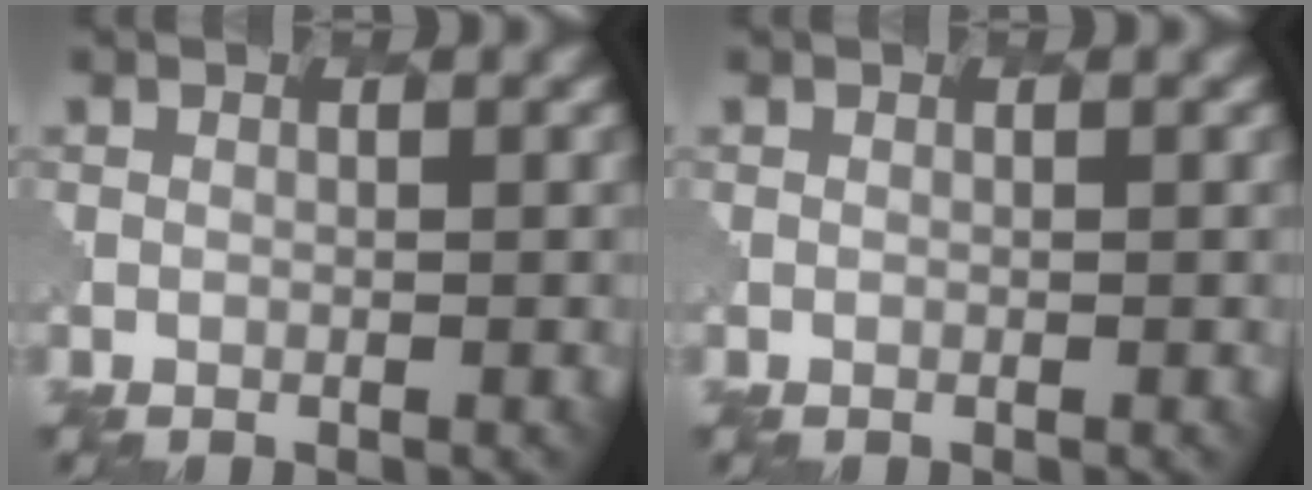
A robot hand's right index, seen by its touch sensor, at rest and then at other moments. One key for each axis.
{"total": 0.0}